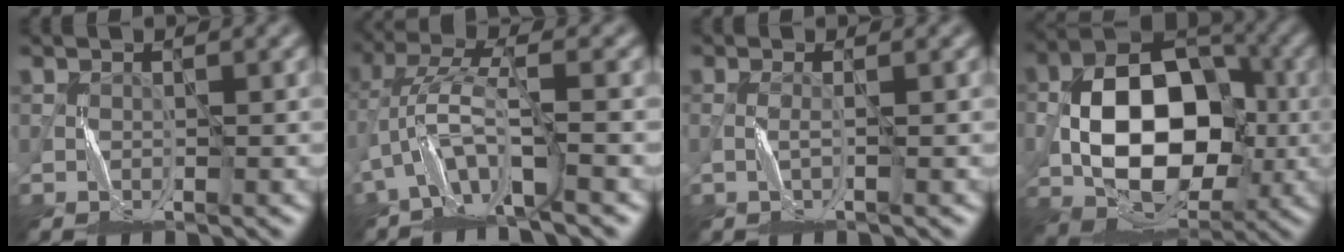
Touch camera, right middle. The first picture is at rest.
{"total": 6.1, "force": [-3.0, 1.6, 5.1], "torque": [-0.110, 0.015, -0.068]}
{"total": 0.6, "force": [-0.4, -0.2, 0.3], "torque": [-0.009, 0.005, -0.011]}
{"total": 11.8, "force": [-1.5, 7.8, 8.7], "torque": [-0.134, 0.018, -0.032]}